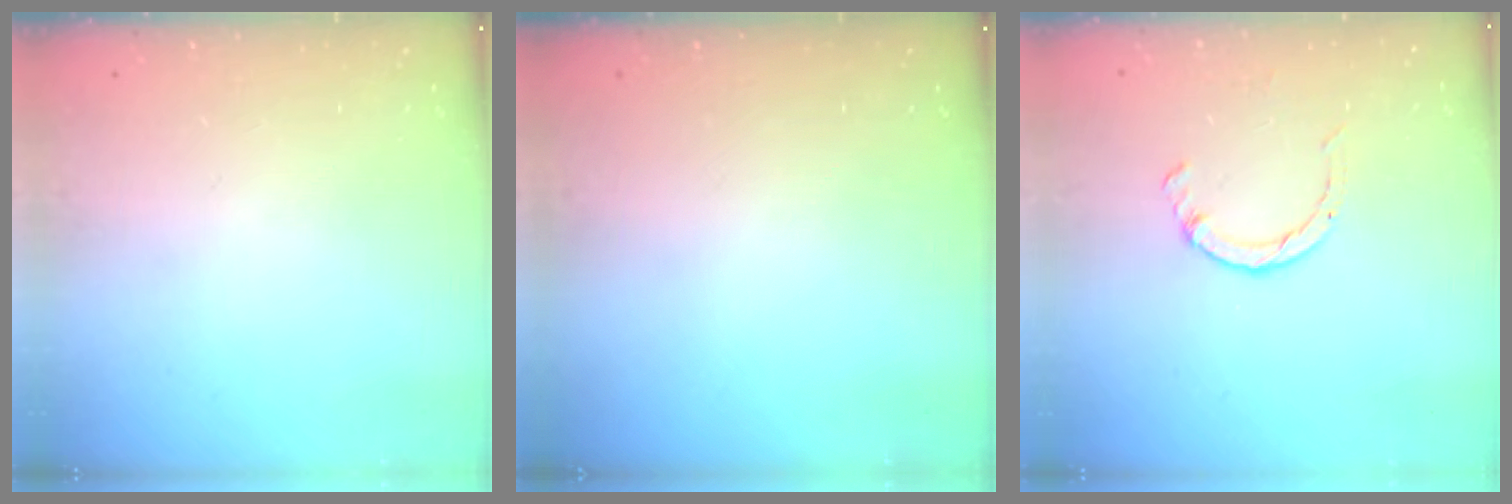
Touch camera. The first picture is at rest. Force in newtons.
{"total": 0.0}
{"total": 2.6, "press": 2.6, "slide": 0.4}